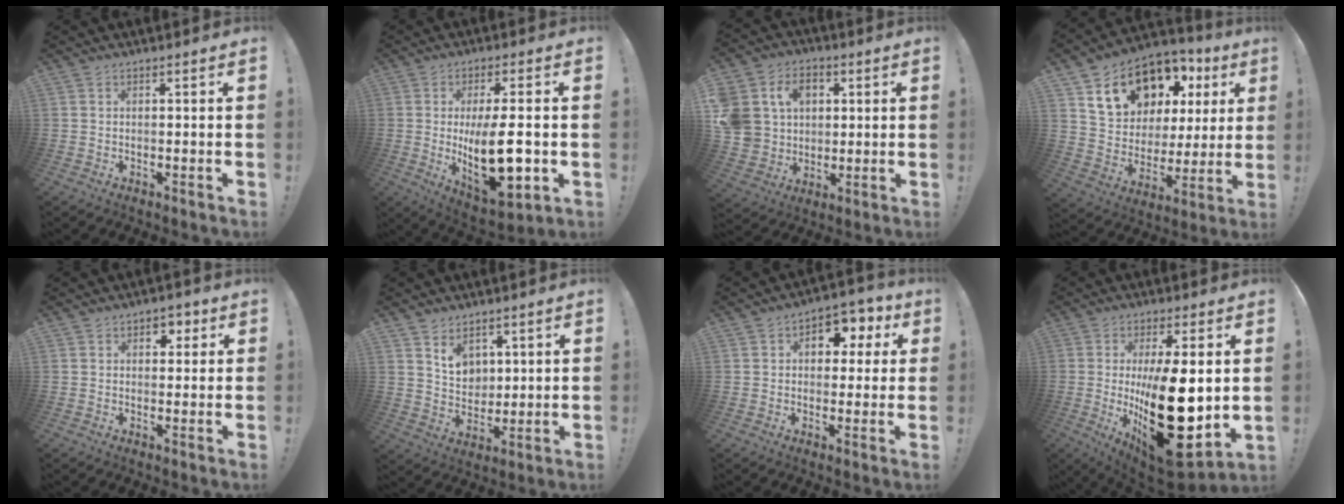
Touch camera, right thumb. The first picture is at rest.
{"total": 17.5, "force": [-1.4, 6.9, 16.0], "torque": [-0.262, -0.013, -0.015]}
{"total": 13.0, "force": [3.3, 11.4, 5.4], "torque": [-0.105, -0.007, 0.070]}
{"total": 17.7, "force": [10.8, 11.7, 7.8], "torque": [-0.130, -0.063, 0.220]}
{"total": 3.9, "force": [1.6, 3.1, 1.8], "torque": [-0.008, -0.002, 0.022]}
{"total": 7.6, "force": [4.6, 5.5, 2.5], "torque": [-0.030, -0.038, 0.087]}
{"total": 7.8, "force": [2.3, 5.8, 4.7], "torque": [-0.048, -0.008, 0.040]}
{"total": 26.8, "force": [-0.9, 11.1, 24.4], "torque": [-0.393, -0.029, 0.003]}